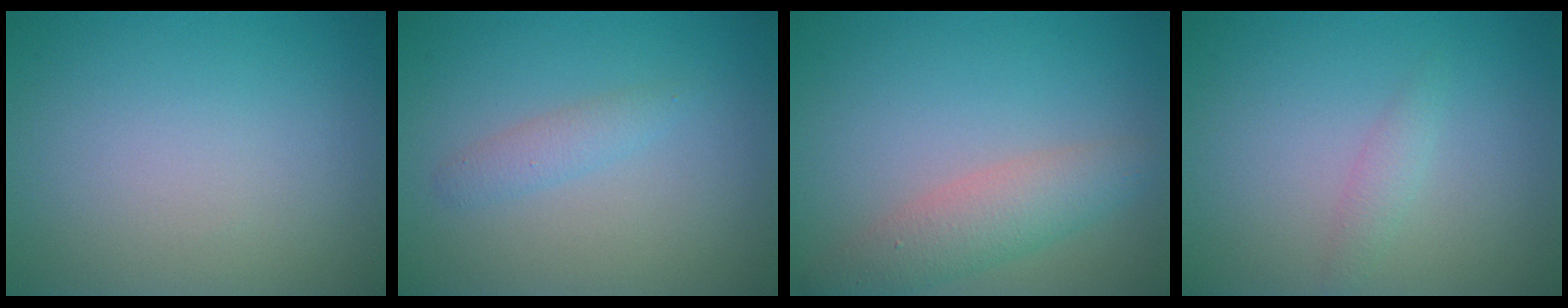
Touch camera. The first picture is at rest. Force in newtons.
{"total": 1.5, "press": 1.5, "slide": 0.0}
{"total": 3.7, "press": 3.7, "slide": 0.2}
{"total": 1.2, "press": 1.2, "slide": 0.0}